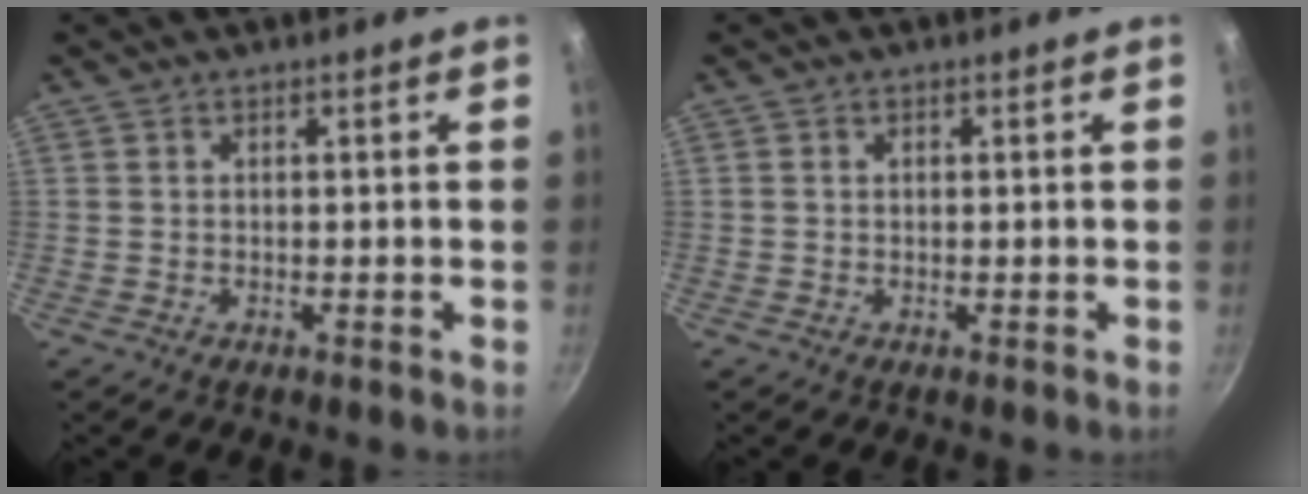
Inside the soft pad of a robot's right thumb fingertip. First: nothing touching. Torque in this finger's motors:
{"motor_torque": [-0.47, 0.15, -0.49, 0.35, 0.06]}